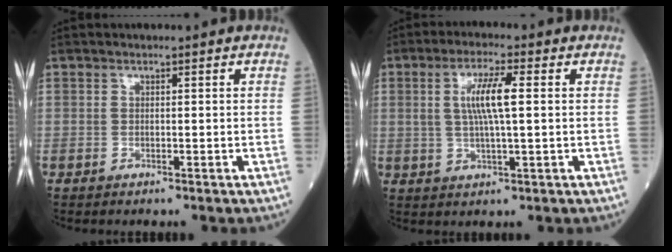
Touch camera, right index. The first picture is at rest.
{"total": 7.0, "force": [1.2, 0.7, 6.8], "torque": [-0.135, 0.005, 0.023]}